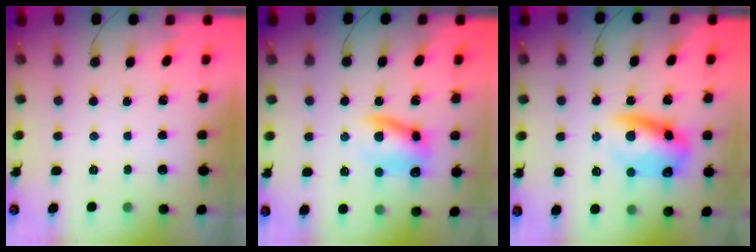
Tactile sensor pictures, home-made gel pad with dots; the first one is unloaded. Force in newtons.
{"total": 12.2, "press": 11.9, "slide": 2.4}
{"total": 12.1, "press": 11.7, "slide": 3.0}